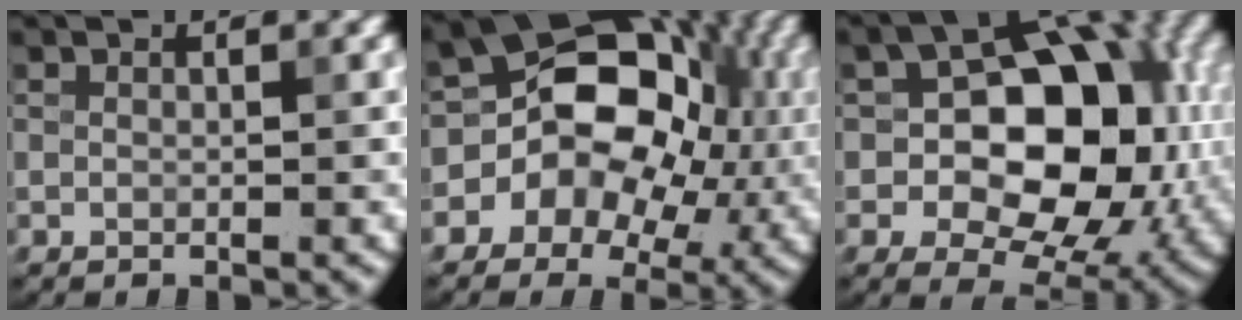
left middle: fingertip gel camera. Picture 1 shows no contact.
{"total": 11.8, "force": [-0.5, 9.5, 7.0], "torque": [-0.059, 0.013, -0.041]}
{"total": 12.5, "force": [-0.5, 8.3, 9.4], "torque": [-0.102, 0.011, -0.016]}